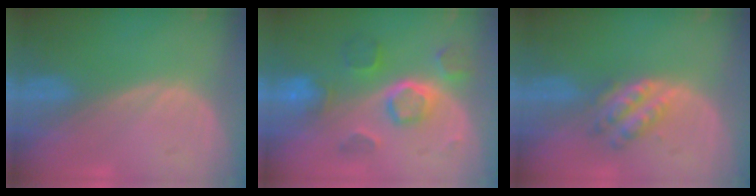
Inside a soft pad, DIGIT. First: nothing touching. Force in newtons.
{"total": 8.5, "press": 7.7, "slide": 3.7}
{"total": 4.7, "press": 4.6, "slide": 1.2}